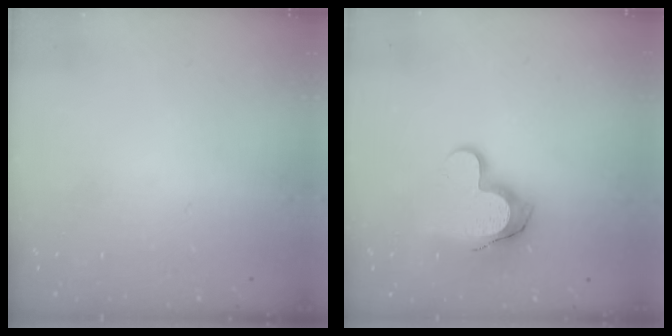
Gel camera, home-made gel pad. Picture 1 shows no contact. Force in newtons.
{"total": 12.2, "press": 12.2, "slide": 0.9}